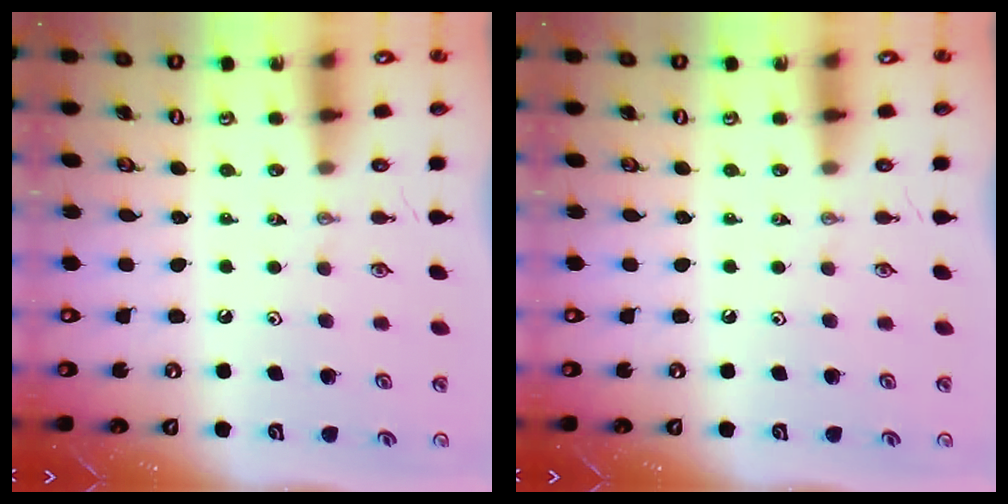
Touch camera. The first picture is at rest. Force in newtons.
{"total": 0.0}